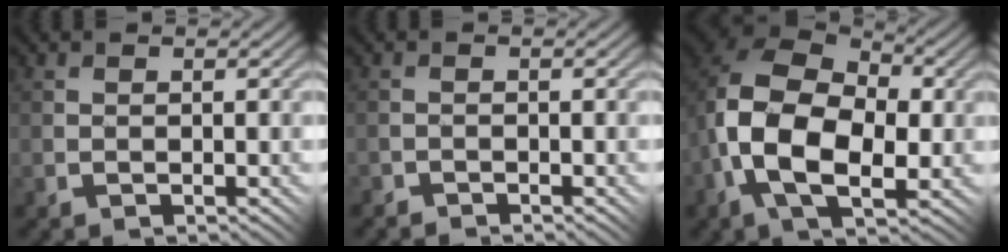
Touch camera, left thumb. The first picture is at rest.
{"total": 0.9, "force": [-0.7, -0.2, -0.5], "torque": [0.014, 0.006, -0.017]}
{"total": 13.9, "force": [-1.7, 9.0, 10.4], "torque": [-0.216, -0.005, -0.036]}